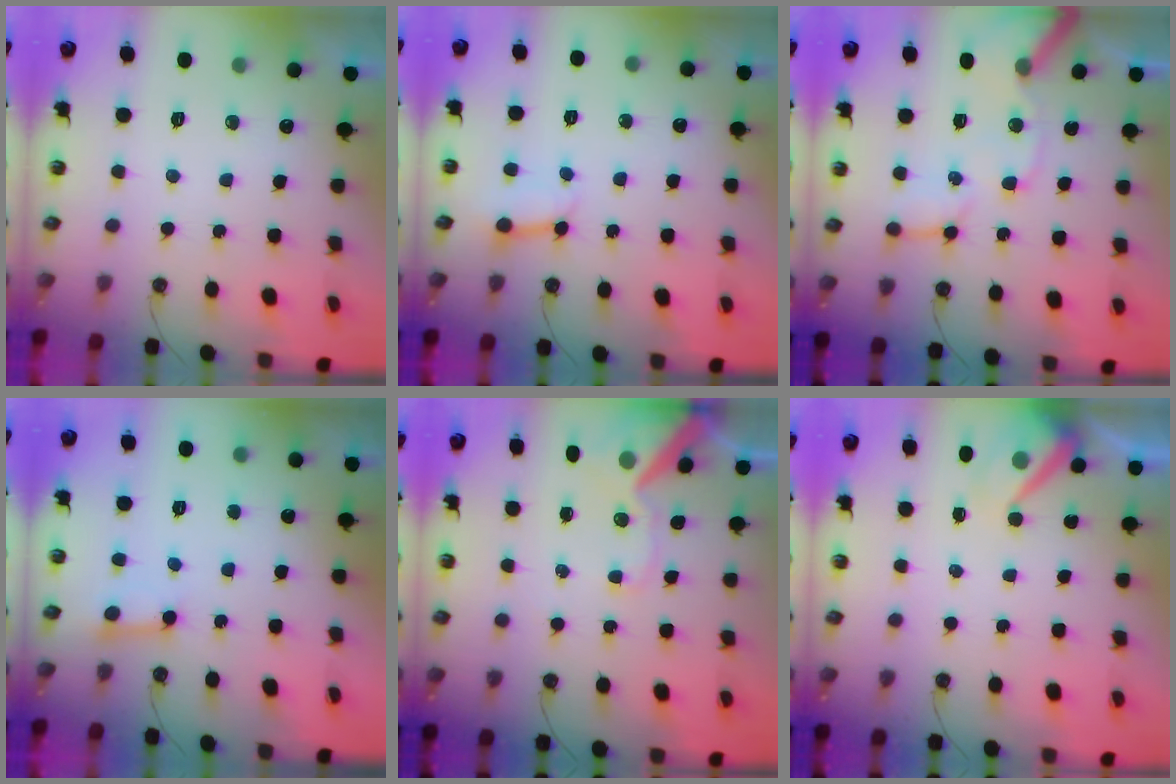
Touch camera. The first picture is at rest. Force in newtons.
{"total": 3.6, "press": 3.6, "slide": 0.4}
{"total": 12.6, "press": 12.5, "slide": 1.6}
{"total": 3.2, "press": 3.1, "slide": 0.2}
{"total": 11.8, "press": 11.7, "slide": 1.8}
{"total": 7.7, "press": 7.6, "slide": 1.1}